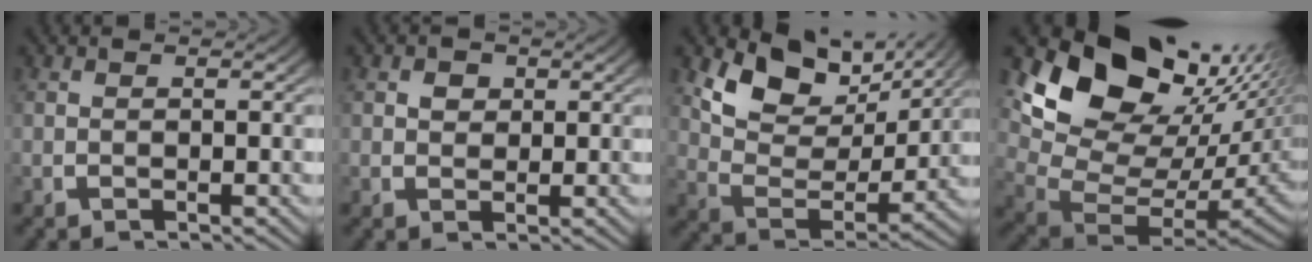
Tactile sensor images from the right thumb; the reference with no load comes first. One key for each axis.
{"total": 1.5, "fx": 0.6, "fy": 1.3, "fz": 0.7, "tx": -0.008, "ty": -0.008, "tz": 0.015}
{"total": 9.0, "fx": 4.6, "fy": 4.6, "fz": 6.3, "tx": -0.113, "ty": 0.005, "tz": 0.074}
{"total": 16.2, "fx": 2.0, "fy": 11.0, "fz": 11.7, "tx": -0.227, "ty": -0.040, "tz": 0.044}